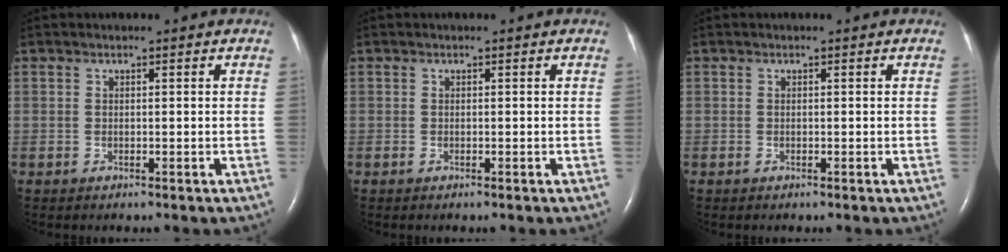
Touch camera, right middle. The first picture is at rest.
{"total": 0.0}
{"total": 0.0}